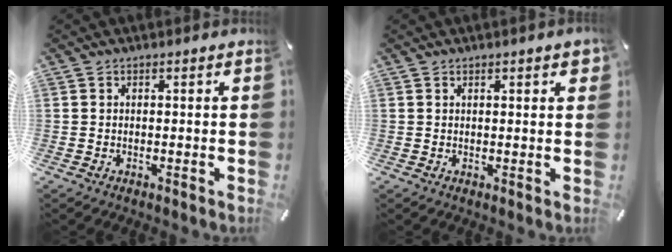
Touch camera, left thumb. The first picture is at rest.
{"total": 1.9, "force": [1.0, 0.3, 1.5], "torque": [-0.031, 0.002, 0.017]}